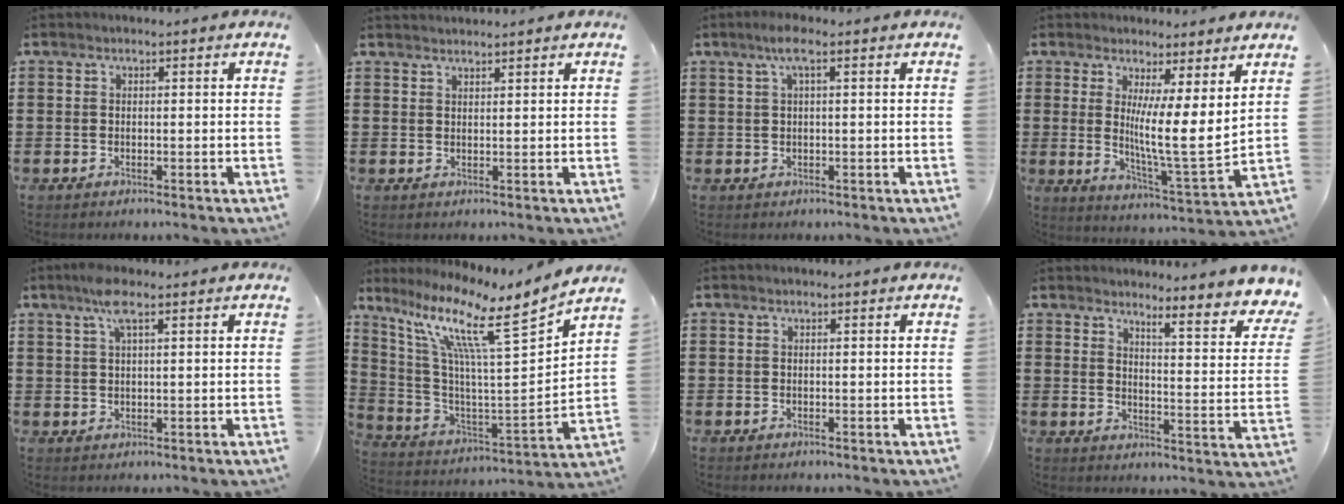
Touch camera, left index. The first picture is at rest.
{"total": 1.4, "force": [1.4, -0.1, 0.1], "torque": [-0.004, 0.000, 0.027]}
{"total": 2.9, "force": [1.0, 0.4, 2.7], "torque": [-0.054, 0.004, 0.017]}
{"total": 8.0, "force": [3.1, 0.8, 7.3], "torque": [-0.121, -0.037, 0.049]}
{"total": 4.3, "force": [2.4, 1.1, 3.5], "torque": [-0.074, 0.007, 0.040]}
{"total": 12.2, "force": [8.0, 1.3, 9.2], "torque": [-0.200, -0.054, 0.120]}
{"total": 0.0}
{"total": 4.5, "force": [3.9, -0.4, 2.3], "torque": [-0.048, -0.044, 0.055]}